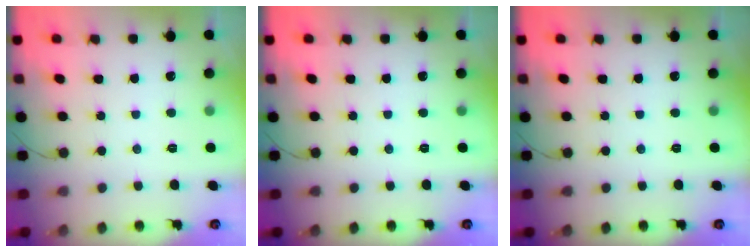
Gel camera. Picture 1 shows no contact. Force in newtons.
{"total": 0.0}
{"total": 0.0}